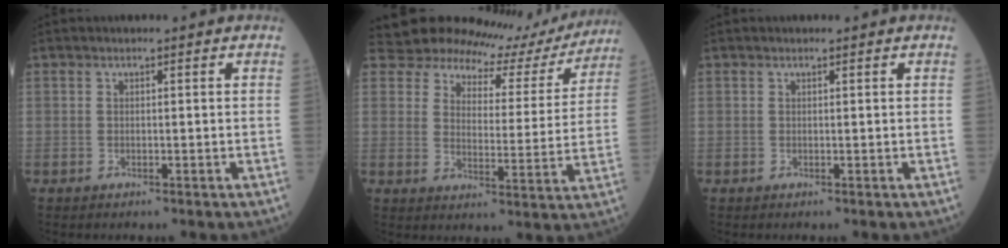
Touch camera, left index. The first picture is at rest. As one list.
[{"total": 15.2, "force": [14.5, 4.2, 1.6], "torque": [-0.009, -0.036, 0.167]}, {"total": 0.0}]